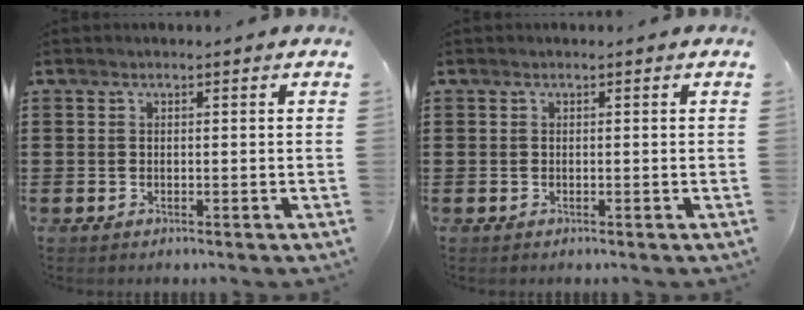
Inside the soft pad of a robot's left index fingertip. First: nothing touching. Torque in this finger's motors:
{"motor_torque": [0.00, 0.00, 0.00, 0.00]}